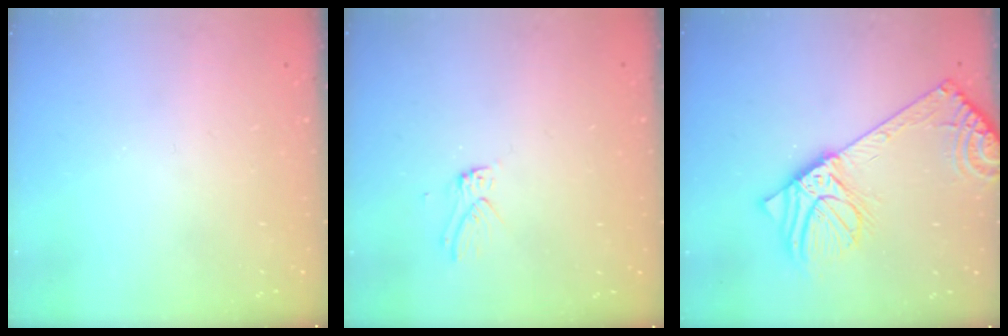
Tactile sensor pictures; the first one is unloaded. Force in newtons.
{"total": 3.7, "press": 3.6, "slide": 0.5}
{"total": 16.5, "press": 16.1, "slide": 3.6}